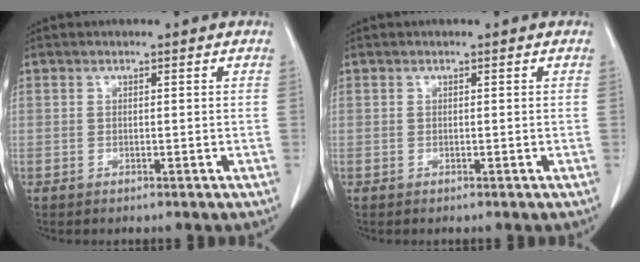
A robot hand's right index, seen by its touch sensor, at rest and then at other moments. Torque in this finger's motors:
{"motor_torque": [0.00, 0.00, 0.00, 0.00]}